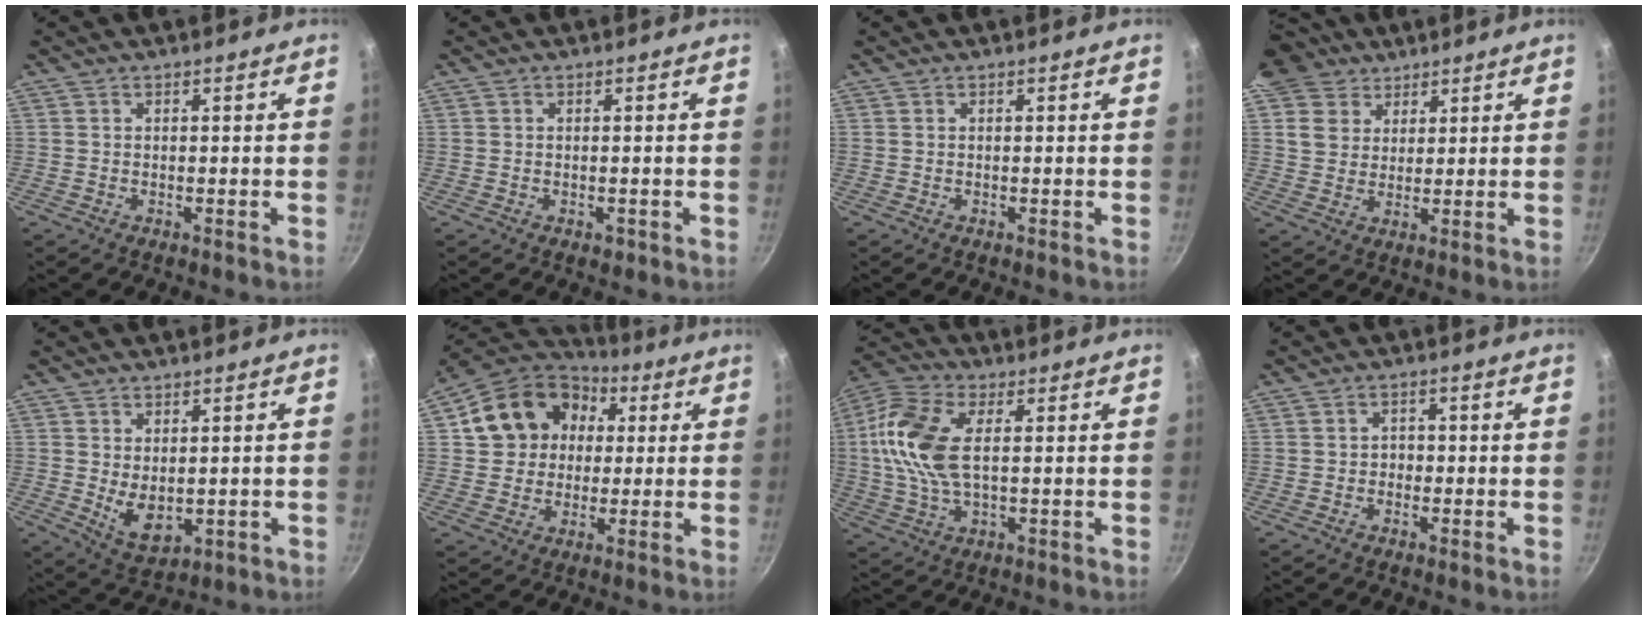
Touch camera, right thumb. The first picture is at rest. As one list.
[{"total": 1.2, "force": [-0.5, 0.7, 0.8], "torque": [-0.011, 0.002, -0.006]}, {"total": 0.0}, {"total": 10.3, "force": [6.5, 7.7, 2.4], "torque": [-0.019, 0.000, 0.115]}, {"total": 6.5, "force": [0.5, 4.0, 5.1], "torque": [-0.073, -0.022, 0.026]}, {"total": 16.3, "force": [3.7, 13.8, 8.0], "torque": [-0.117, 0.030, 0.051]}, {"total": 13.5, "force": [2.0, 6.9, 11.5], "torque": [-0.236, 0.015, 0.026]}, {"total": 1.5, "force": [-0.5, 1.3, 0.5], "torque": [0.002, 0.004, -0.009]}]